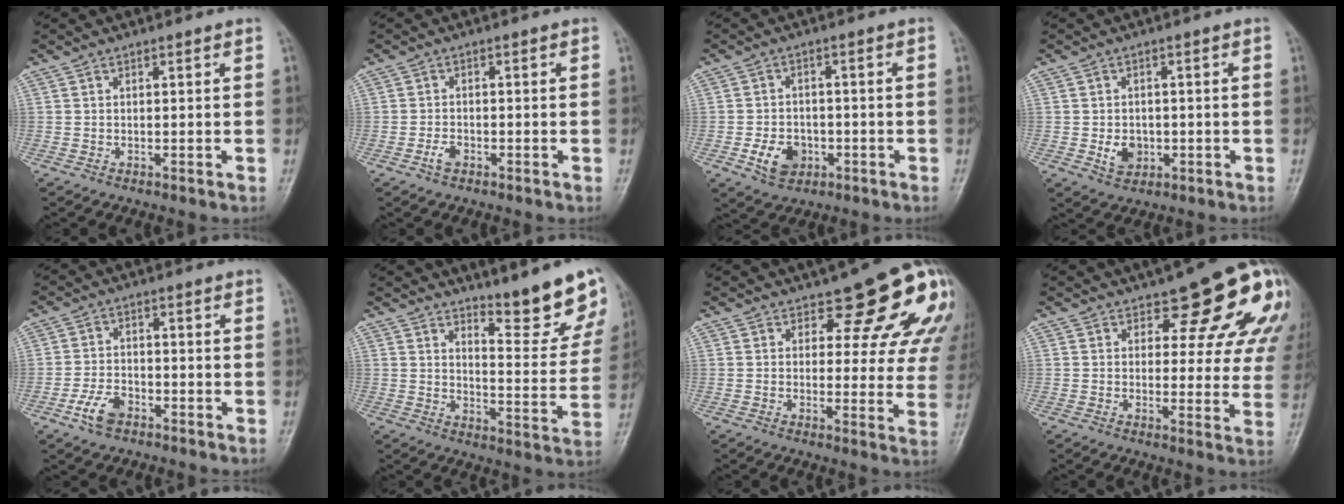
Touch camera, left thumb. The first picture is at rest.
{"total": 1.9, "force": [-1.3, 1.0, 1.0], "torque": [-0.025, 0.006, -0.025]}
{"total": 6.2, "force": [-2.4, 4.6, 3.3], "torque": [-0.044, 0.011, -0.037]}
{"total": 4.1, "force": [-1.0, 3.3, 2.2], "torque": [-0.026, 0.001, -0.010]}
{"total": 5.1, "force": [-3.1, 2.9, 2.9], "torque": [-0.057, 0.015, -0.059]}
{"total": 11.8, "force": [9.3, 2.4, 6.9], "torque": [-0.058, -0.076, 0.131]}
{"total": 13.9, "force": [7.7, 6.4, 9.7], "torque": [-0.069, -0.045, 0.079]}
{"total": 14.6, "force": [7.3, 6.5, 10.8], "torque": [-0.088, -0.039, 0.081]}